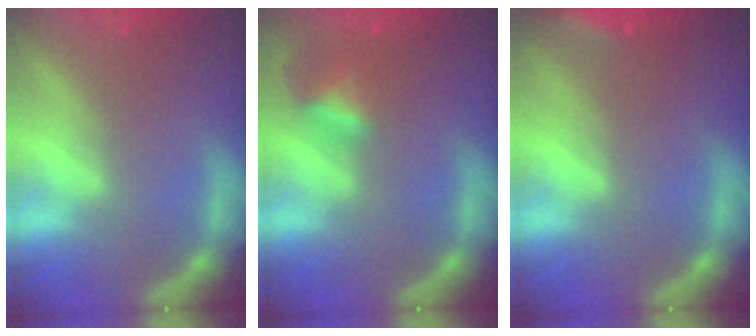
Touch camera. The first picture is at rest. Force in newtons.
{"total": 2.9}
{"total": 2.9}